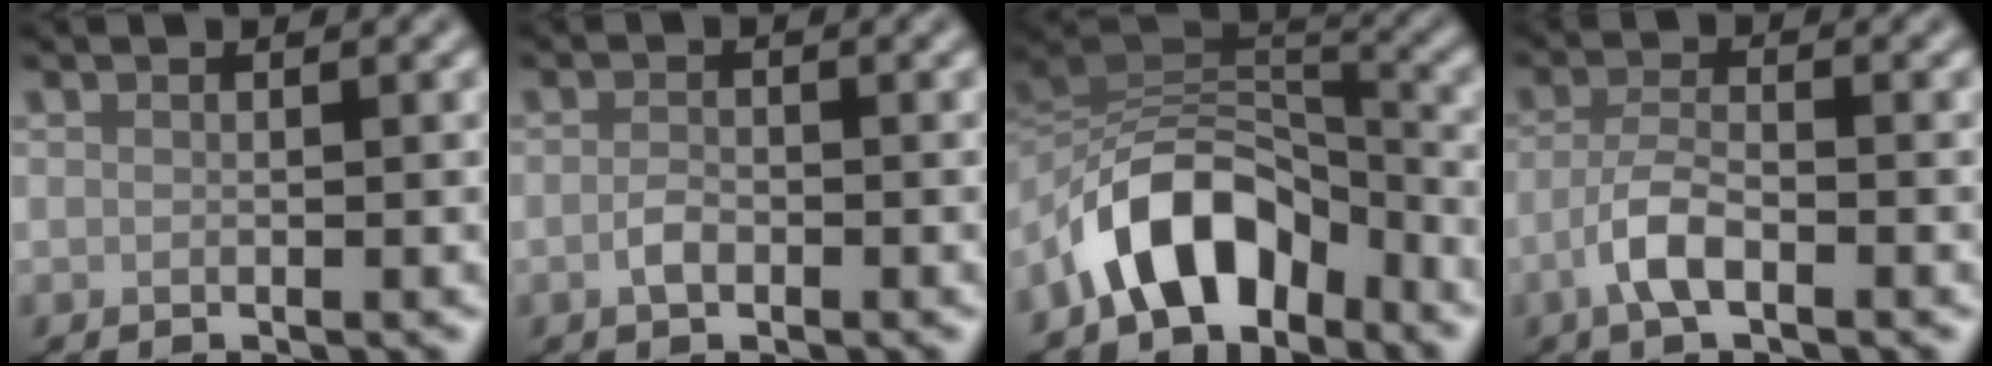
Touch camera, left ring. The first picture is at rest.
{"total": 1.4, "force": [-0.6, 0.7, 1.0], "torque": [-0.021, 0.000, -0.014]}
{"total": 8.5, "force": [-5.6, 4.4, 4.6], "torque": [-0.058, 0.010, -0.110]}
{"total": 3.1, "force": [-1.6, 1.0, 2.5], "torque": [-0.055, 0.004, -0.040]}